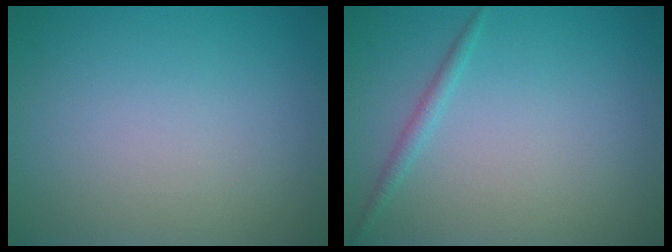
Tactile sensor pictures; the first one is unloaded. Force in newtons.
{"total": 1.1, "press": 1.1, "slide": 0.1}